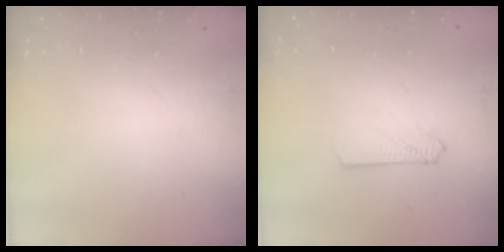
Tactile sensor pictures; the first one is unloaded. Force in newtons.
{"total": 2.6, "press": 2.6, "slide": 0.3}